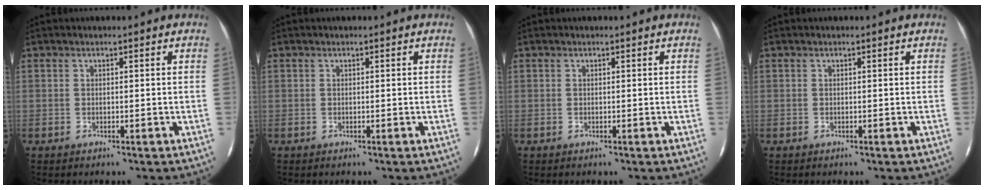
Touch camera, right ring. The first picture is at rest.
{"total": 0.0}
{"total": 0.0}
{"total": 0.0}